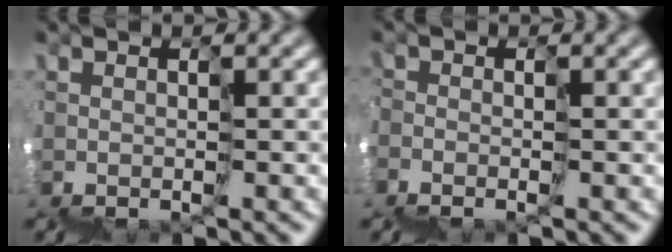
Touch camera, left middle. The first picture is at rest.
{"total": 1.7, "force": [-1.4, -0.4, -0.9], "torque": [0.012, 0.009, -0.034]}